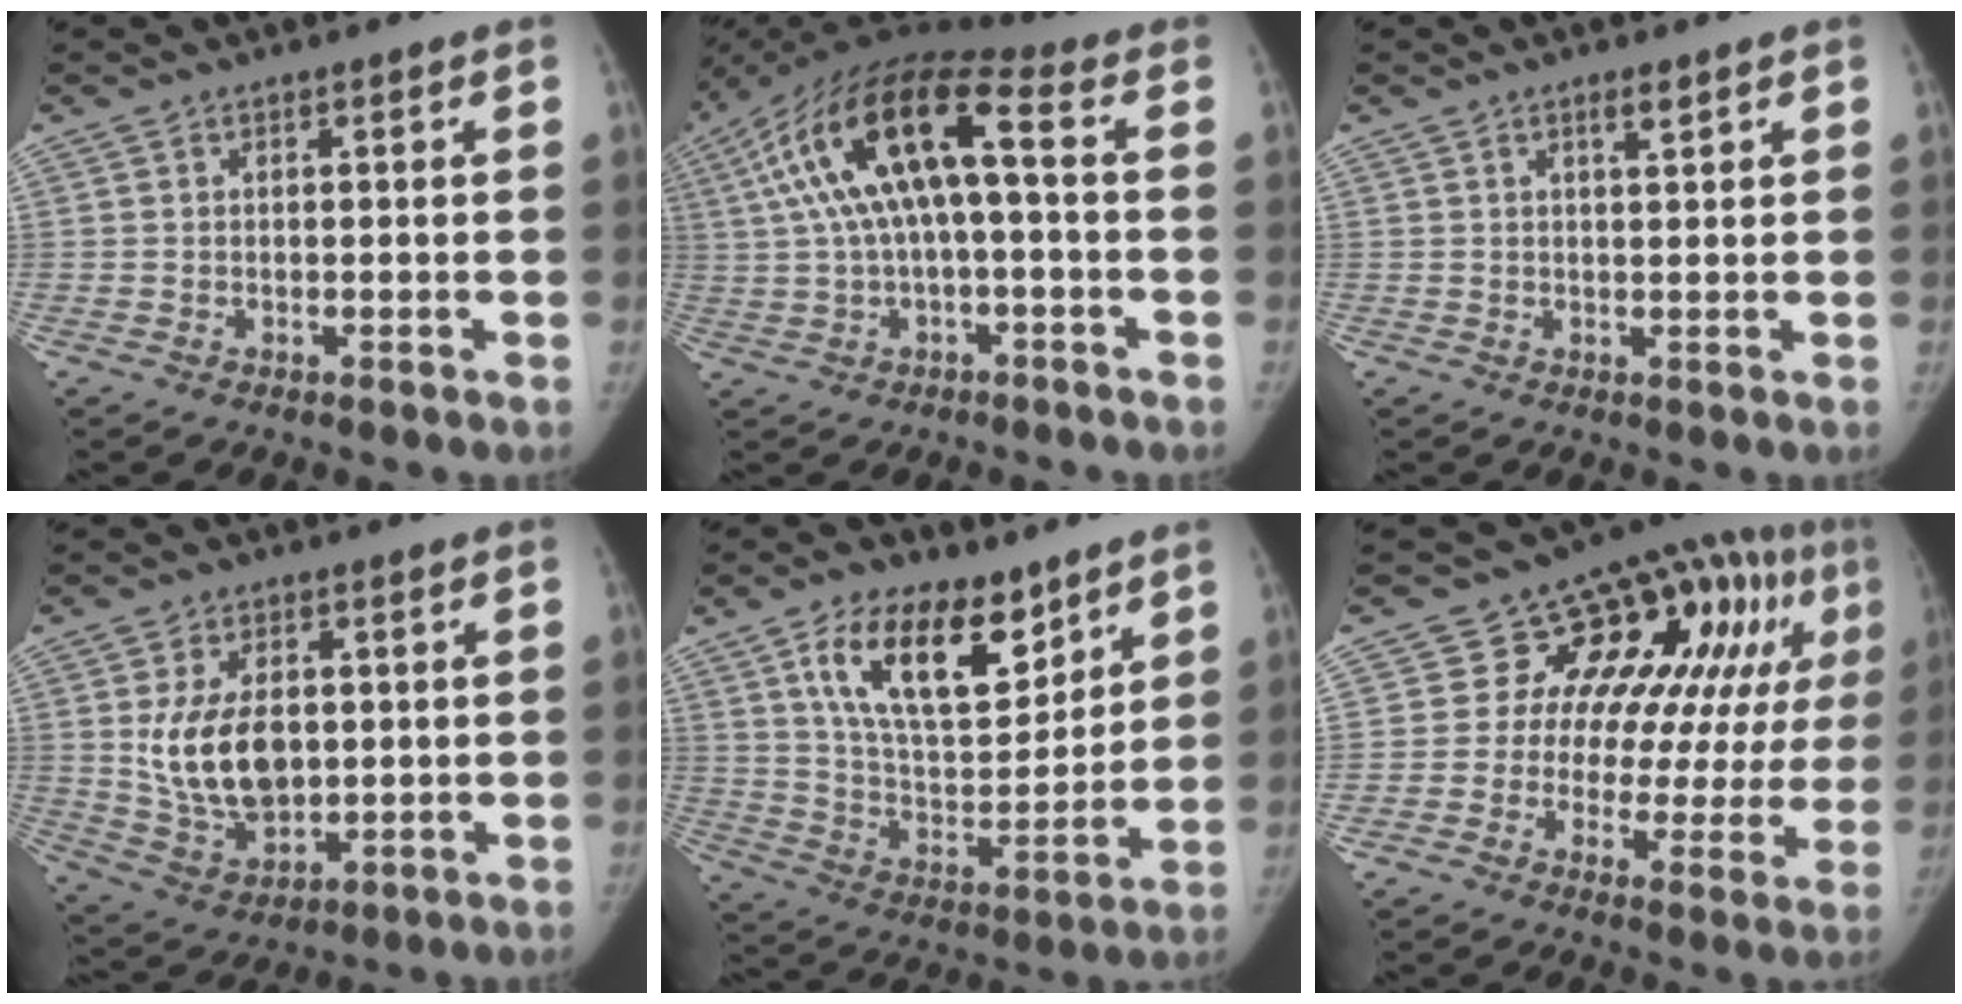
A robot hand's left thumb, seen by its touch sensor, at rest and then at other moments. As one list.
[{"total": 16.5, "force": [2.0, 5.9, 15.3], "torque": [-0.309, 0.056, 0.033]}, {"total": 2.0, "force": [1.3, 0.4, 1.4], "torque": [-0.020, -0.008, 0.023]}, {"total": 13.0, "force": [1.4, 8.3, 9.9], "torque": [-0.152, -0.016, 0.042]}, {"total": 17.9, "force": [10.0, 8.9, 11.9], "torque": [-0.154, -0.052, 0.184]}, {"total": 18.3, "force": [5.7, 10.8, 13.6], "torque": [-0.115, 0.010, 0.070]}]